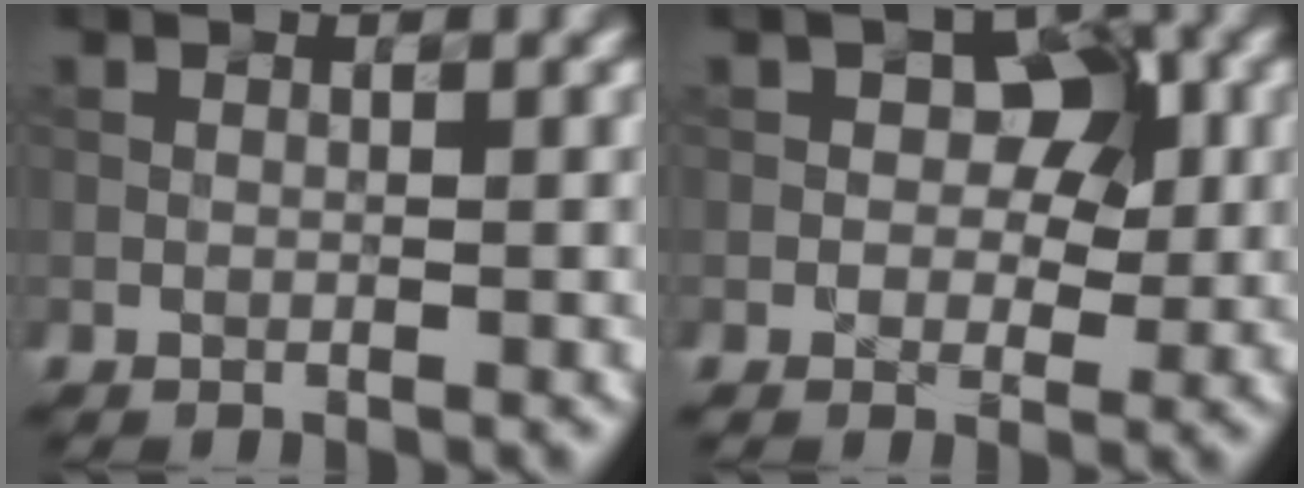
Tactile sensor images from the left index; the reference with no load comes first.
{"total": 4.0, "force": [0.5, 2.6, 3.0], "torque": [-0.035, 0.005, 0.011]}